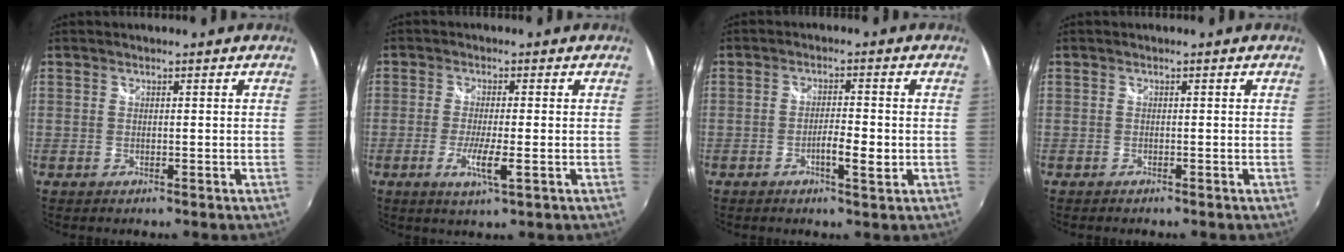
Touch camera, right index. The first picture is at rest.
{"total": 4.9, "force": [-1.7, 0.1, 4.5], "torque": [-0.092, -0.012, -0.035]}
{"total": 3.9, "force": [-1.3, 0.7, 3.6], "torque": [-0.068, 0.000, -0.024]}
{"total": 0.8, "force": [-0.7, 0.3, 0.2], "torque": [-0.007, -0.004, -0.014]}